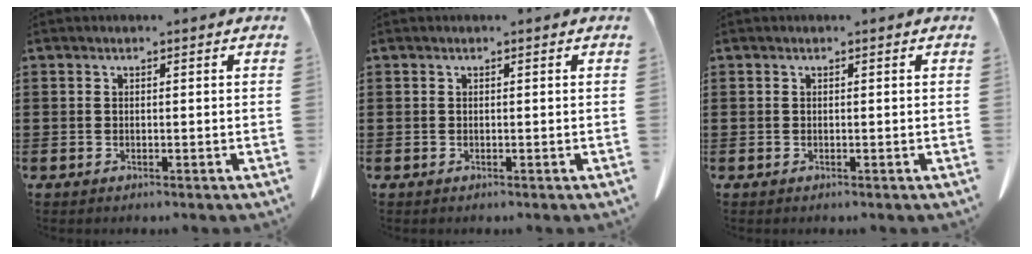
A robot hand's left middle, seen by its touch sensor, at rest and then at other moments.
{"total": 0.0}
{"total": 0.0}